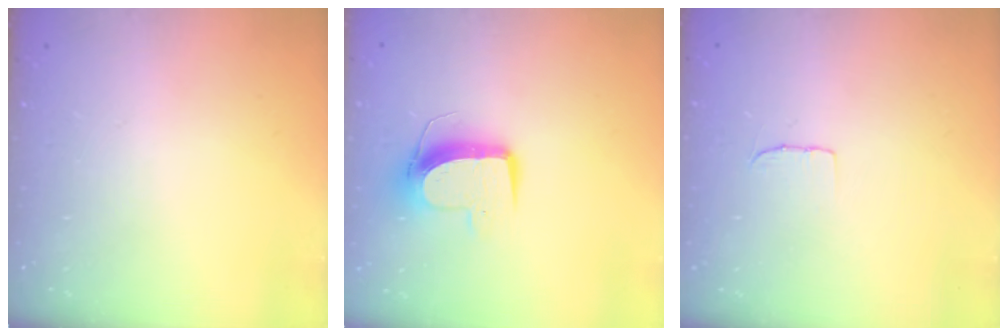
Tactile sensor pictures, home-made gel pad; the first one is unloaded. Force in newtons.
{"total": 9.5, "press": 9.5, "slide": 0.9}
{"total": 4.4, "press": 4.3, "slide": 0.4}